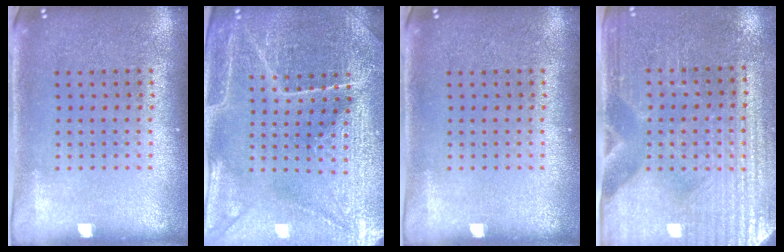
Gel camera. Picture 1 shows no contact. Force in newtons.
{"total": 4.3, "press": 4.2, "slide": 1.0}
{"total": 0.0}
{"total": 3.5, "press": 3.3, "slide": 1.2}